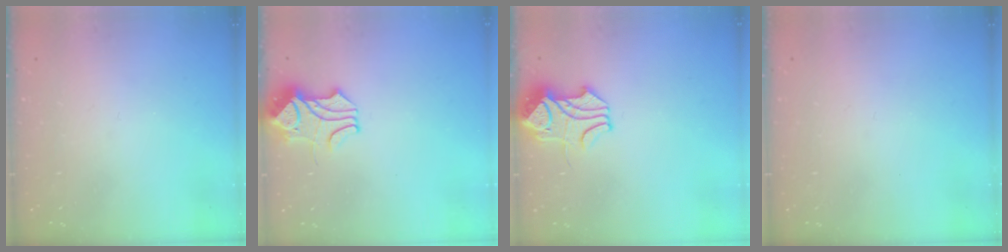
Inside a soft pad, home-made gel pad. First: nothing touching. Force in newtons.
{"total": 2.1, "press": 1.8, "slide": 0.9}
{"total": 5.5, "press": 5.4, "slide": 0.6}
{"total": 0.0}